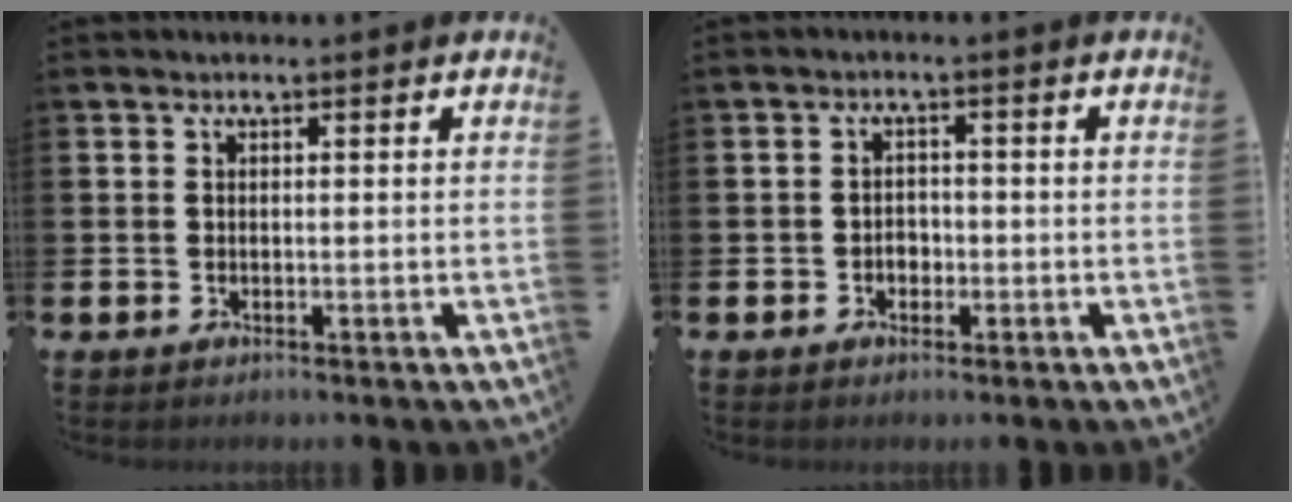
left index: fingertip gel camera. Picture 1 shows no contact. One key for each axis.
{"total": 1.9, "fx": -0.7, "fy": 1.6, "fz": 0.8, "tx": -0.004, "ty": -0.001, "tz": -0.020}